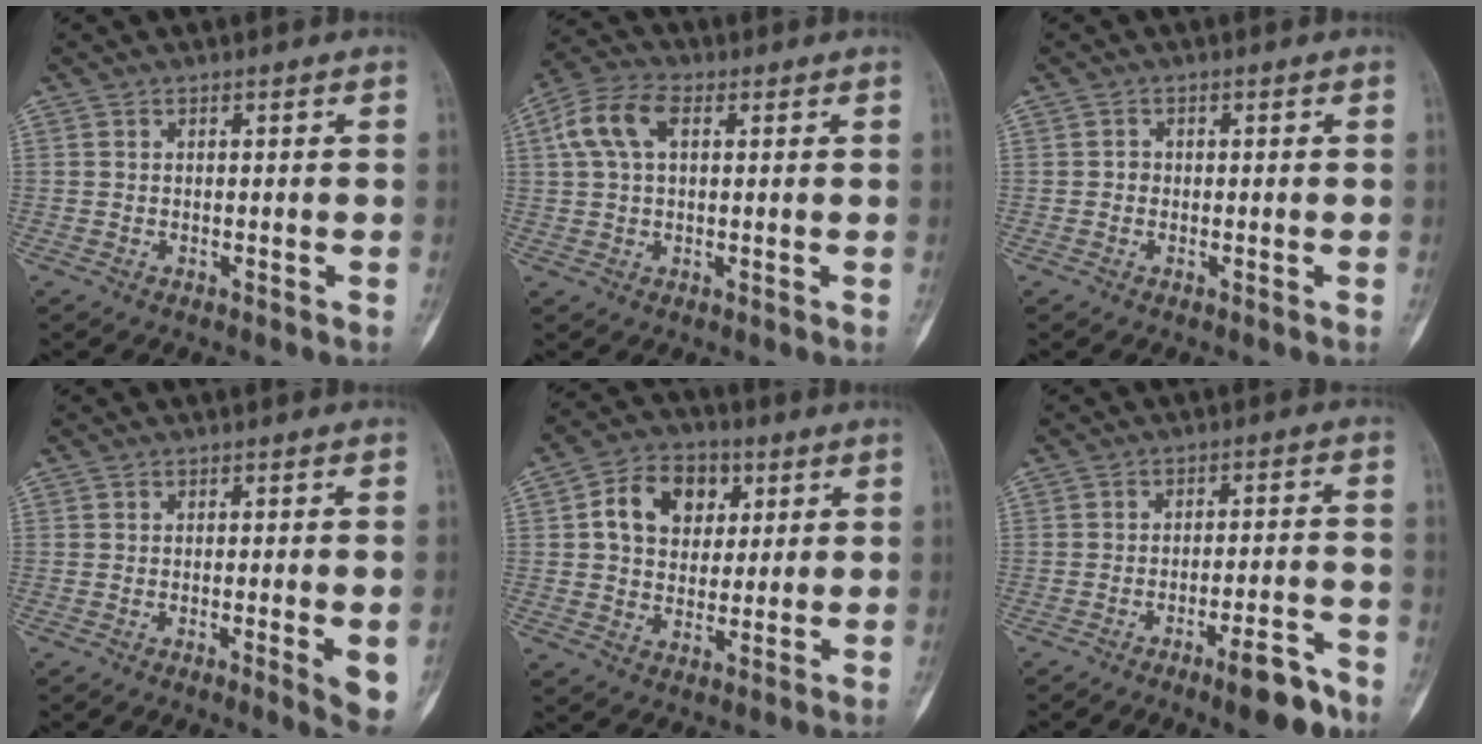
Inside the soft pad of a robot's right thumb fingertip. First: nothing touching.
{"total": 8.2, "force": [2.2, 4.7, 6.3], "torque": [-0.136, 0.022, 0.040]}
{"total": 1.0, "force": [-0.1, 0.9, 0.4], "torque": [0.001, 0.004, -0.004]}
{"total": 5.5, "force": [-1.4, 0.7, 5.3], "torque": [-0.067, -0.012, -0.021]}
{"total": 11.4, "force": [3.1, 8.7, 6.7], "torque": [-0.073, 0.002, 0.046]}
{"total": 8.6, "force": [-5.7, 2.0, 6.2], "torque": [-0.080, 0.036, -0.081]}